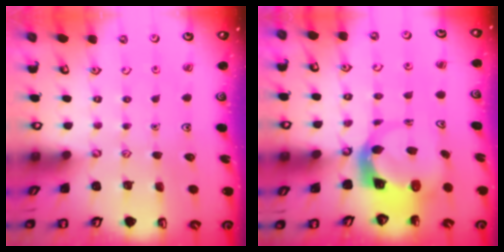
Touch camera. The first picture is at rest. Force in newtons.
{"total": 5.2, "press": 5.1, "slide": 0.6}